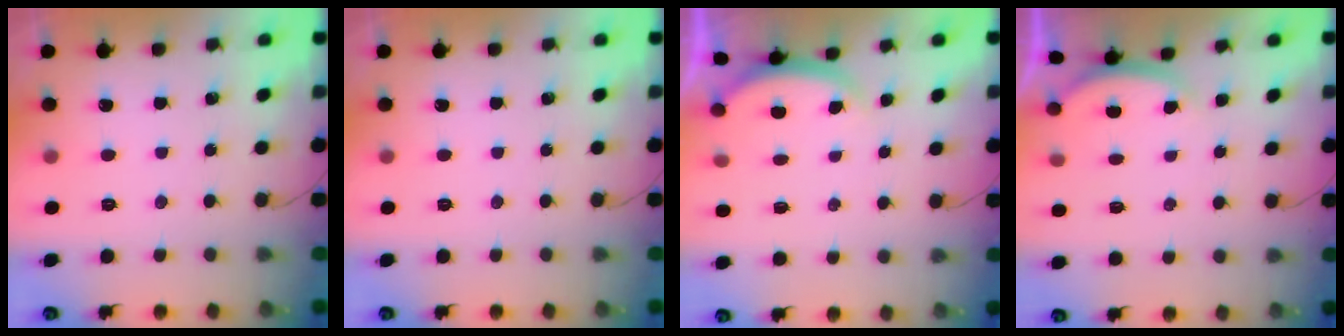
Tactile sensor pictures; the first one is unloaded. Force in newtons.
{"total": 0.0}
{"total": 3.3, "press": 3.3, "slide": 0.6}
{"total": 2.5, "press": 2.4, "slide": 0.6}